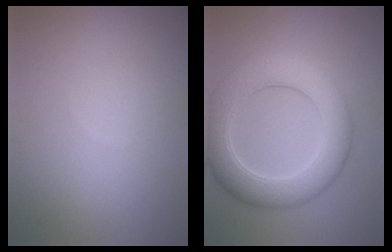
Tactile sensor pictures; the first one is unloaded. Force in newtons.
{"total": 7.0, "press": 7.0, "slide": 0.3}